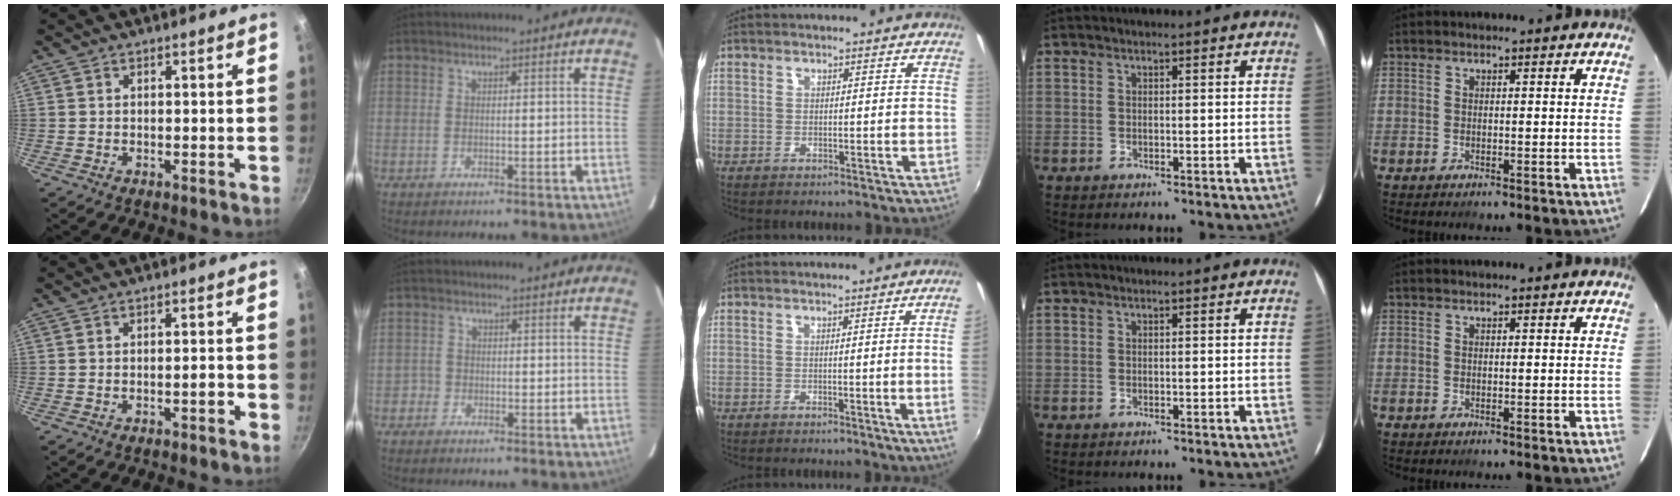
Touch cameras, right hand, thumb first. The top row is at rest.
{"thumb": {"total": 1.7, "force": [-1.0, 0.4, 1.3], "torque": [-0.016, 0.012, -0.014]}, "index": {"total": 1.6, "force": [-0.9, 1.4, -0.3], "torque": [0.003, 0.009, -0.019]}, "middle": {"total": 4.0, "force": [-0.1, -1.8, 3.6], "torque": [-0.062, -0.009, 0.005]}}